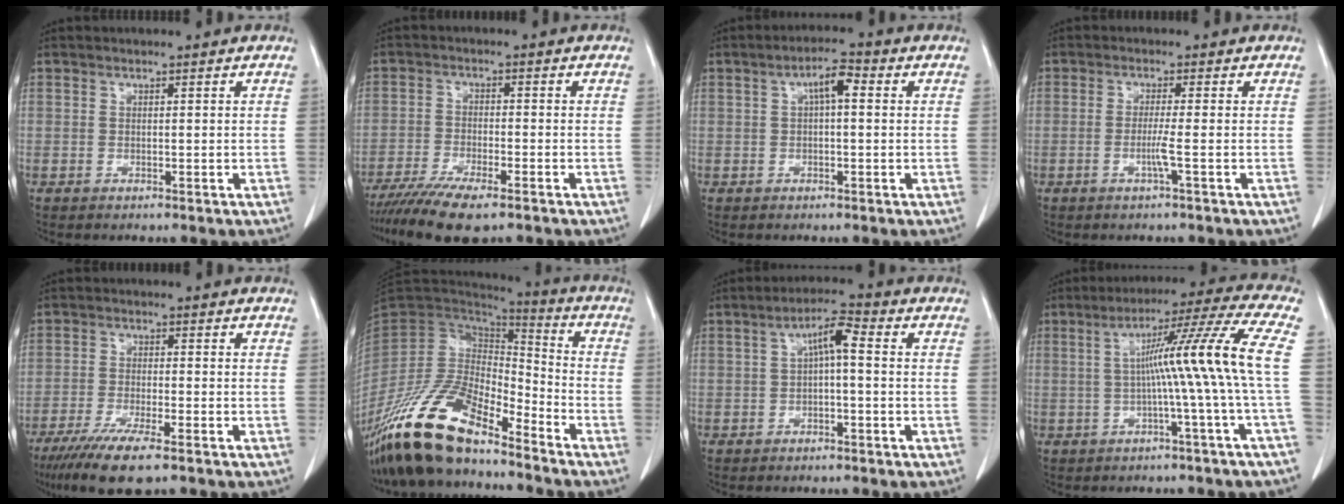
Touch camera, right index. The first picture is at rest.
{"total": 9.6, "force": [-7.4, 1.8, 5.9], "torque": [-0.096, -0.020, -0.121]}
{"total": 4.0, "force": [0.8, 1.0, 3.8], "torque": [-0.065, 0.014, 0.011]}
{"total": 2.6, "force": [-0.8, -0.7, 2.3], "torque": [-0.048, -0.004, -0.019]}
{"total": 8.8, "force": [-6.1, 0.8, 6.2], "torque": [-0.109, -0.021, -0.100]}
{"total": 17.6, "force": [-13.8, 5.3, 9.5], "torque": [-0.182, 0.004, -0.259]}
{"total": 4.7, "force": [0.4, 0.9, 4.6], "torque": [-0.081, 0.019, 0.004]}
{"total": 12.3, "force": [-0.3, -2.9, 11.9], "torque": [-0.172, 0.019, -0.003]}